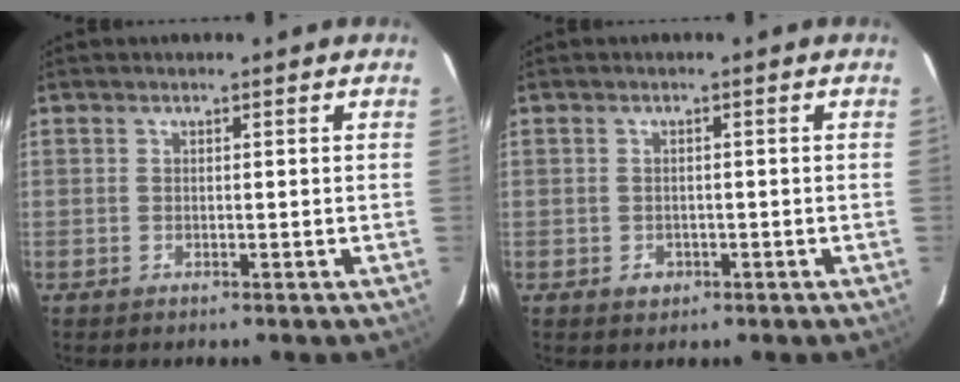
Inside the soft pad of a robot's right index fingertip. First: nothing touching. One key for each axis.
{"total": 2.2, "fx": -0.8, "fy": 1.9, "fz": 0.6, "tx": -0.010, "ty": 0.001, "tz": -0.007}